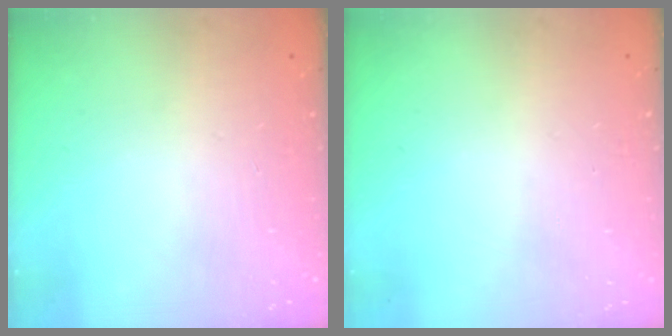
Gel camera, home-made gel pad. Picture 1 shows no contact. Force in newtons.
{"total": 0.0}